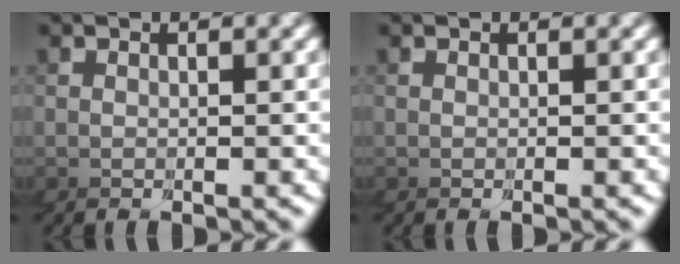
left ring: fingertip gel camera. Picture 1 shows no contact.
{"total": 0.0}